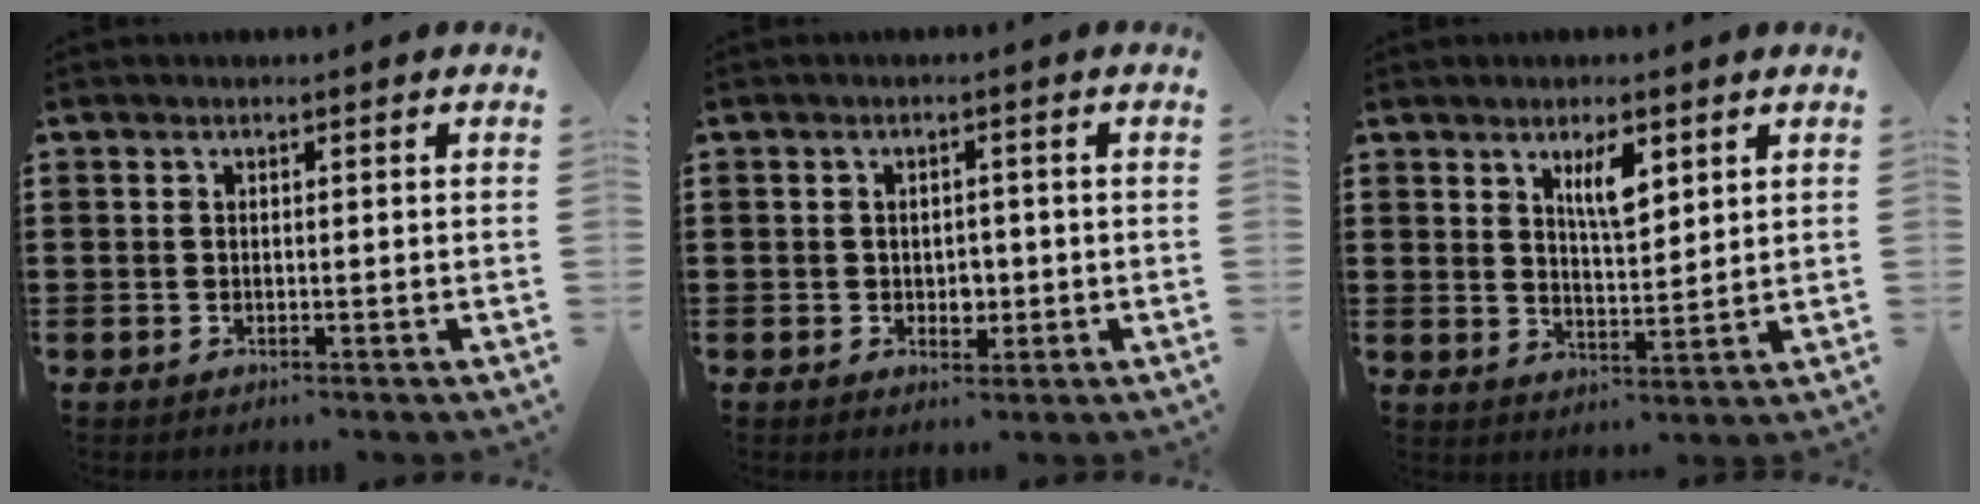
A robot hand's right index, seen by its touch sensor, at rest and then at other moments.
{"total": 2.4, "force": [-0.3, 1.7, 1.7], "torque": [-0.026, 0.001, -0.009]}
{"total": 5.1, "force": [2.8, 1.7, 4.0], "torque": [-0.070, -0.001, 0.045]}